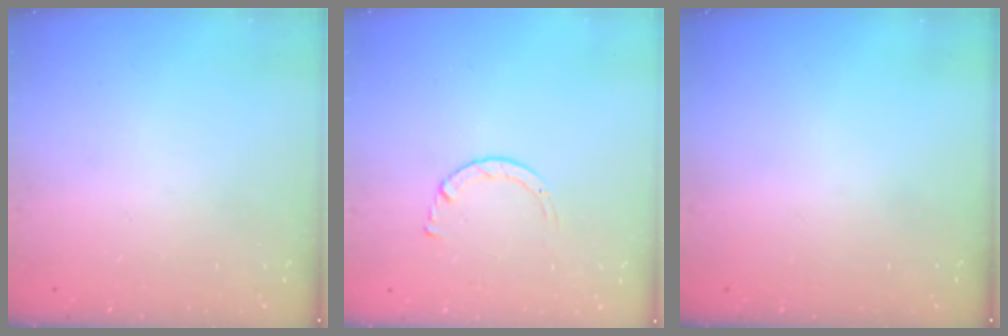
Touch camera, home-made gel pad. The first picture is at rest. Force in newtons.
{"total": 2.7, "press": 2.7, "slide": 0.3}
{"total": 0.0}